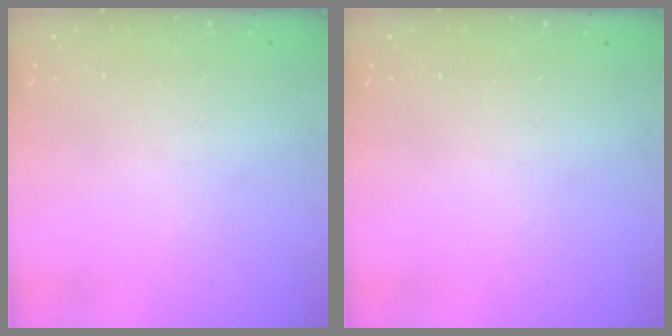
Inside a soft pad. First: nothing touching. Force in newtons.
{"total": 0.0}